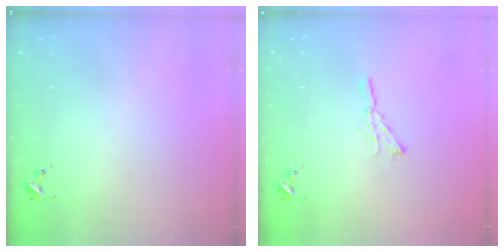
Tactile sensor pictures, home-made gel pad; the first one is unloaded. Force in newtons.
{"total": 5.3, "press": 5.3, "slide": 0.2}